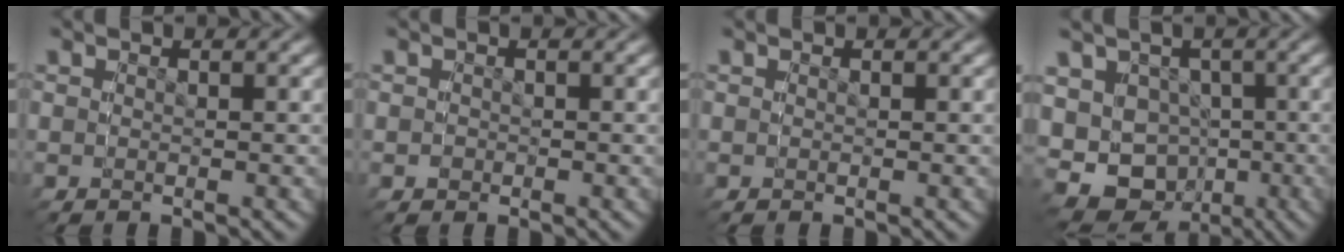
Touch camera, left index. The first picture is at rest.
{"total": 0.7, "force": [0.0, 0.6, -0.2], "torque": [-0.007, -0.011, 0.007]}
{"total": 0.0}
{"total": 11.9, "force": [-1.3, 10.8, 5.0], "torque": [-0.125, -0.057, -0.004]}